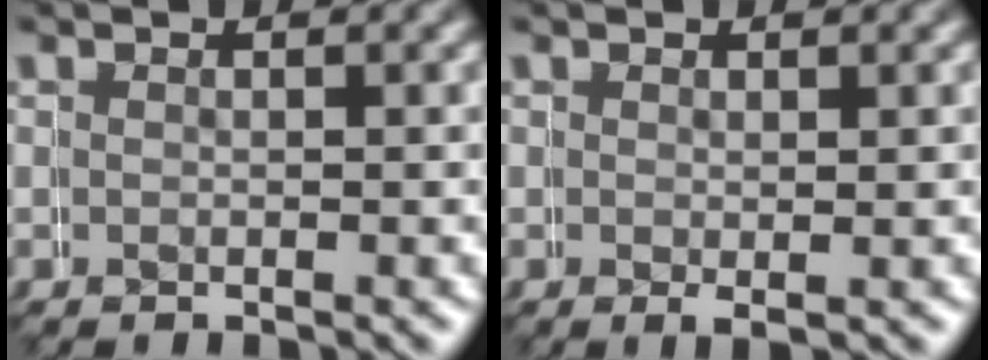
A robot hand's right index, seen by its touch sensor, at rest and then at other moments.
{"total": 0.7, "force": [-0.1, 0.0, 0.7], "torque": [-0.008, -0.005, 0.004]}